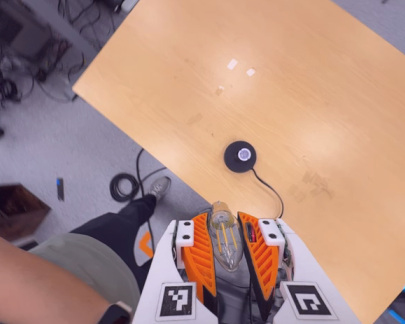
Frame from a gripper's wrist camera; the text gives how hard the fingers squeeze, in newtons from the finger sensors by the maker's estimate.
{"total": 20.4, "left": 22.5, "right": 18.2}